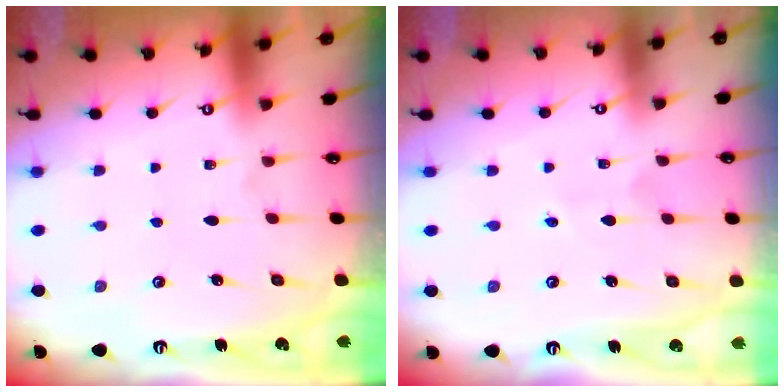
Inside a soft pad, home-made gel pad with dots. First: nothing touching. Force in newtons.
{"total": 3.5, "press": 3.5, "slide": 0.4}